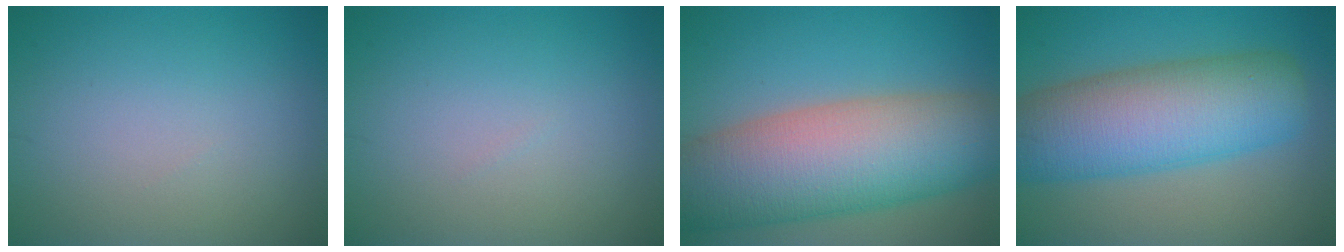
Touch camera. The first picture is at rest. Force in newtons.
{"total": 0.0}
{"total": 13.3, "press": 13.3, "slide": 0.7}
{"total": 10.8, "press": 10.8, "slide": 0.4}